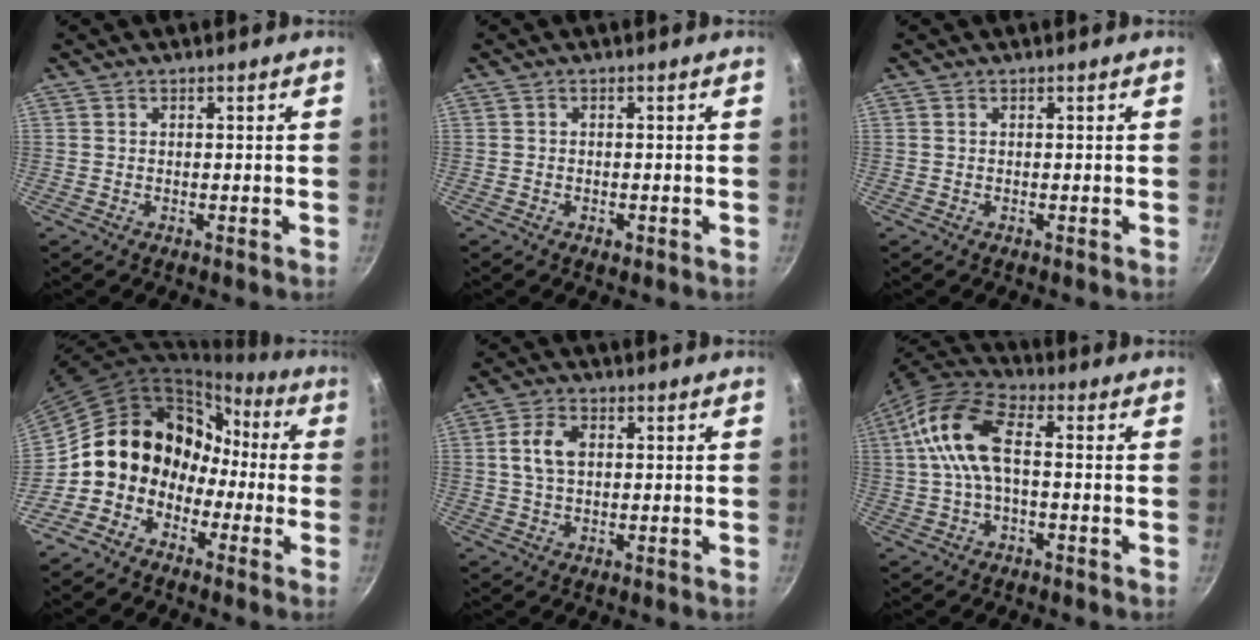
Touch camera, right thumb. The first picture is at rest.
{"total": 1.1, "force": [-0.6, 0.7, 0.6], "torque": [-0.012, 0.001, -0.008]}
{"total": 0.0}
{"total": 12.8, "force": [-3.2, 11.0, 5.9], "torque": [-0.044, 0.062, -0.069]}
{"total": 5.8, "force": [1.0, 3.5, 4.5], "torque": [-0.083, 0.009, 0.015]}
{"total": 12.3, "force": [0.7, 6.1, 10.6], "torque": [-0.215, 0.032, -0.002]}